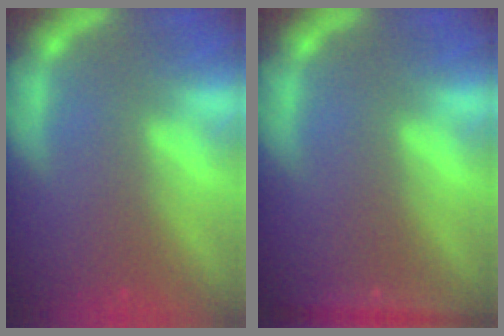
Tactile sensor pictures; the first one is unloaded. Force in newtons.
{"total": 2.9}